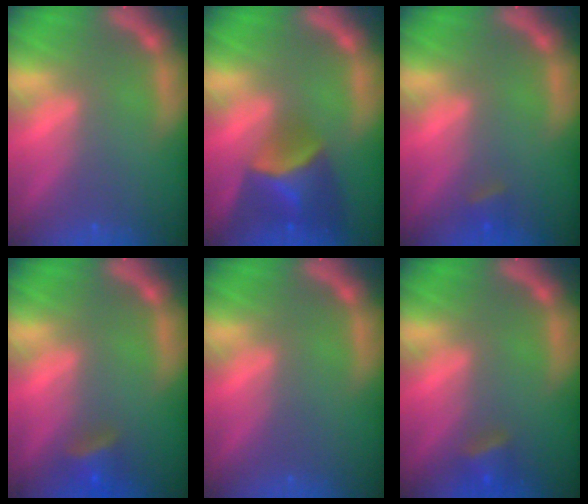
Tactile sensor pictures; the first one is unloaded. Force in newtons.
{"total": 6.5}
{"total": 1.4}
{"total": 2.9}
{"total": 0.0}
{"total": 2.4}